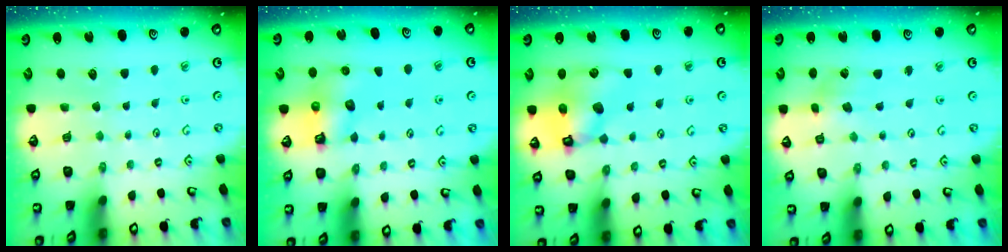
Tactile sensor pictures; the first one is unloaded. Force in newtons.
{"total": 6.5, "press": 6.5, "slide": 0.8}
{"total": 13.3, "press": 13.1, "slide": 1.8}
{"total": 2.6, "press": 2.6, "slide": 0.5}